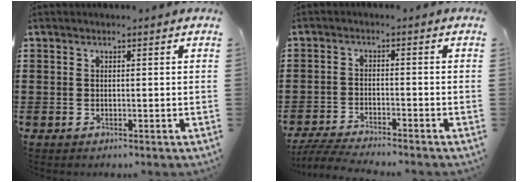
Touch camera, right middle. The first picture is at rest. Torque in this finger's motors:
{"motor_torque": [0.33, -0.33, 0.03, 0.09]}